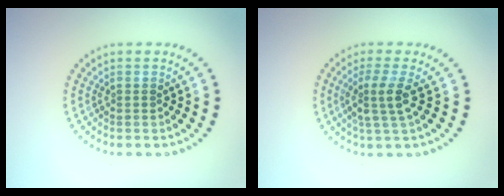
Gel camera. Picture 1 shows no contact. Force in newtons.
{"total": 2.9, "press": 2.3, "slide": 1.7}